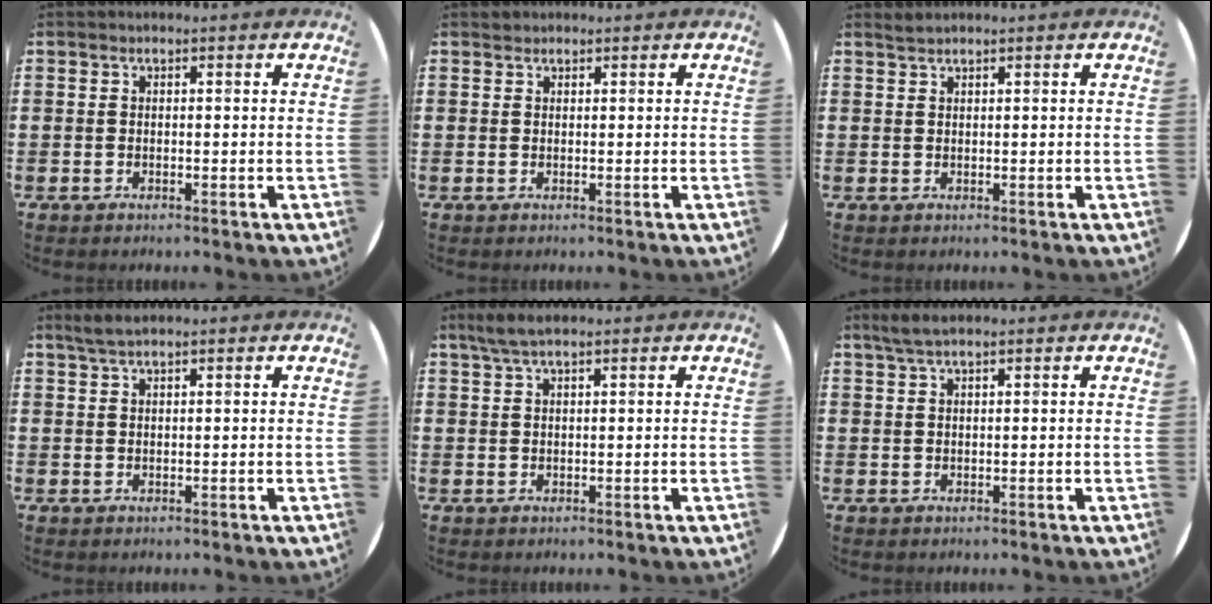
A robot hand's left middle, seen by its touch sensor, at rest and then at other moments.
{"total": 0.5, "force": [0.5, 0.1, -0.1], "torque": [0.011, 0.001, 0.008]}
{"total": 0.8, "force": [0.8, -0.1, 0.0], "torque": [0.000, 0.000, 0.015]}
{"total": 1.9, "force": [1.5, 0.1, 1.1], "torque": [-0.023, 0.003, 0.027]}
{"total": 2.6, "force": [1.9, 0.4, 1.7], "torque": [-0.036, 0.004, 0.032]}
{"total": 2.1, "force": [1.6, 0.2, 1.3], "torque": [-0.027, 0.004, 0.028]}